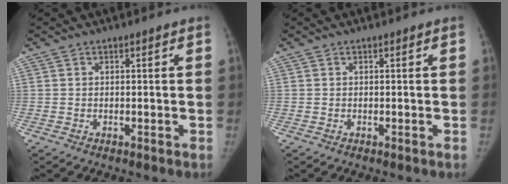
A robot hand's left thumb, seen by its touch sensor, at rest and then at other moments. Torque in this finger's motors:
{"motor_torque": [0.07, -0.06, 0.10, -0.05, 0.03]}